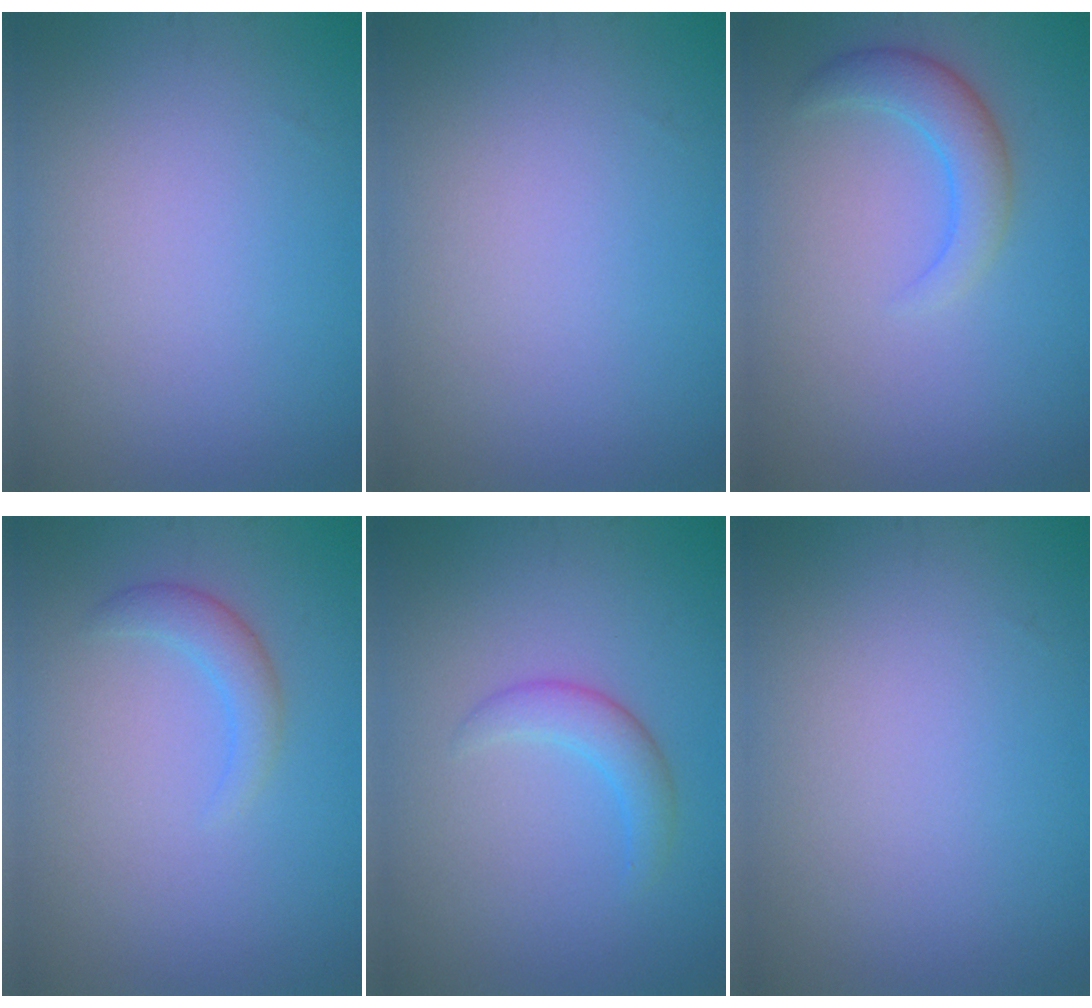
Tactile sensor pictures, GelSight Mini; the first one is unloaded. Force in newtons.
{"total": 0.0}
{"total": 2.9, "press": 2.9, "slide": 0.1}
{"total": 1.9, "press": 1.9, "slide": 0.0}
{"total": 2.2, "press": 2.2, "slide": 0.2}
{"total": 0.0}